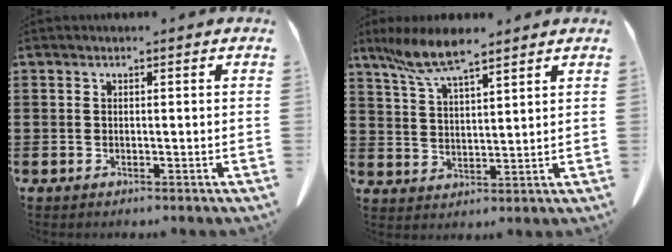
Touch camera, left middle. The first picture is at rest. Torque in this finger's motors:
{"motor_torque": [0.53, 0.43, 0.19, 0.11]}